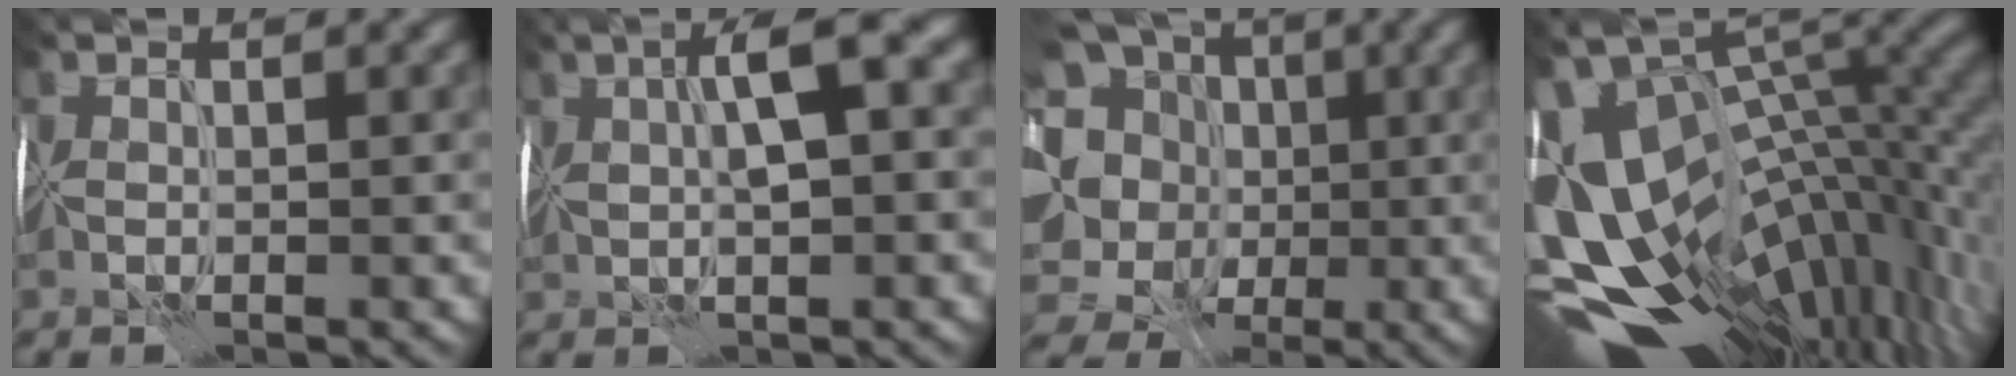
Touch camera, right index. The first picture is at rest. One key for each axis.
{"total": 5.4, "fx": 1.7, "fy": 1.5, "fz": 4.9, "tx": -0.084, "ty": 0.020, "tz": 0.024}
{"total": 13.5, "fx": 0.8, "fy": 12.7, "fz": 4.4, "tx": -0.124, "ty": 0.027, "tz": -0.005}
{"total": 14.6, "fx": -2.8, "fy": 7.8, "fz": 12.0, "tx": -0.178, "ty": -0.011, "tz": -0.006}